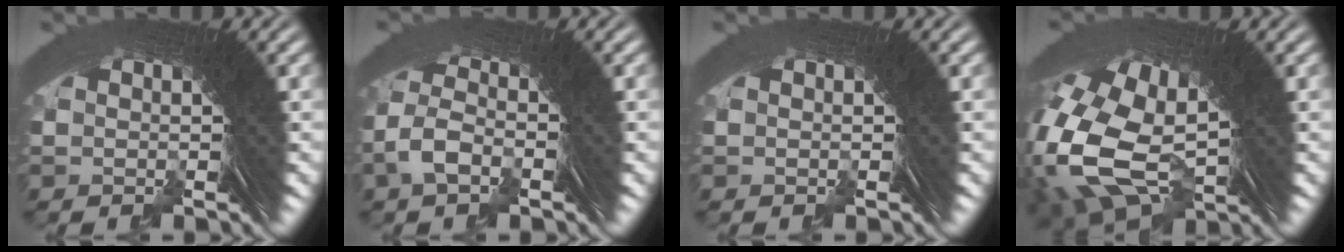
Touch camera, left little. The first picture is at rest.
{"total": 2.5, "force": [-1.0, 1.4, 1.7], "torque": [-0.028, 0.006, -0.023]}
{"total": 0.0}
{"total": 14.8, "force": [-0.7, 11.1, 9.8], "torque": [-0.229, -0.058, 0.008]}